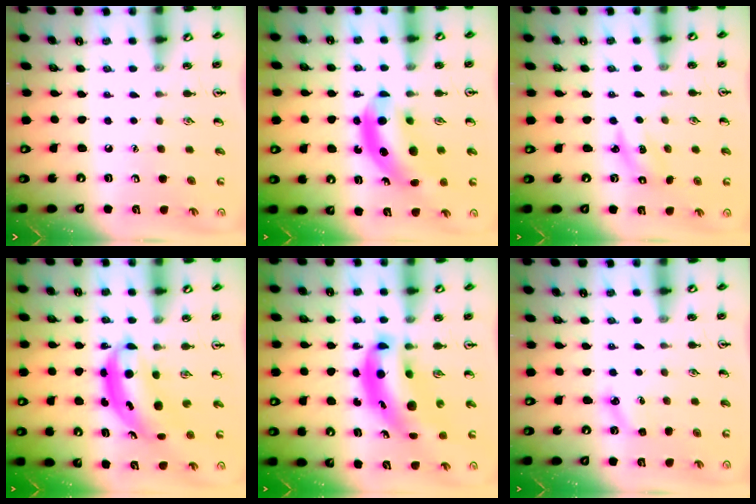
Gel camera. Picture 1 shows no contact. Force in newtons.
{"total": 11.6, "press": 11.0, "slide": 3.5}
{"total": 2.2, "press": 2.1, "slide": 0.7}
{"total": 6.0, "press": 5.8, "slide": 1.7}
{"total": 11.9, "press": 11.5, "slide": 3.3}
{"total": 3.7, "press": 3.5, "slide": 1.1}